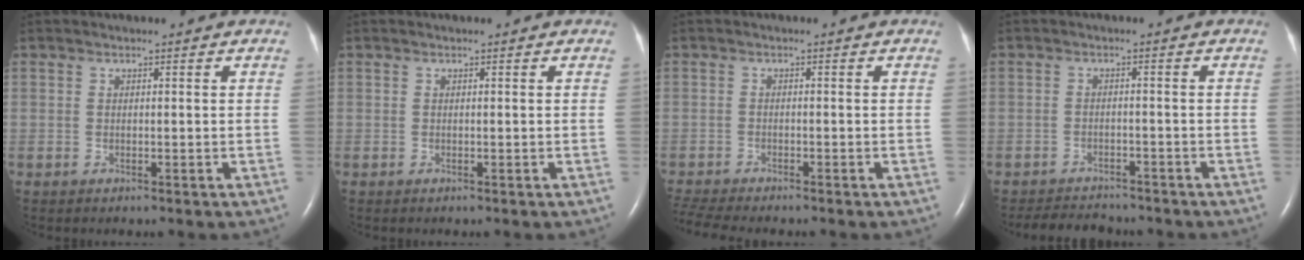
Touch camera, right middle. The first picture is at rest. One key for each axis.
{"total": 0.0}
{"total": 6.6, "fx": -6.0, "fy": 0.4, "fz": 2.8, "tx": -0.055, "ty": -0.013, "tz": -0.097}
{"total": 6.5, "fx": -6.2, "fy": 1.5, "fz": 1.4, "tx": -0.024, "ty": -0.007, "tz": -0.091}